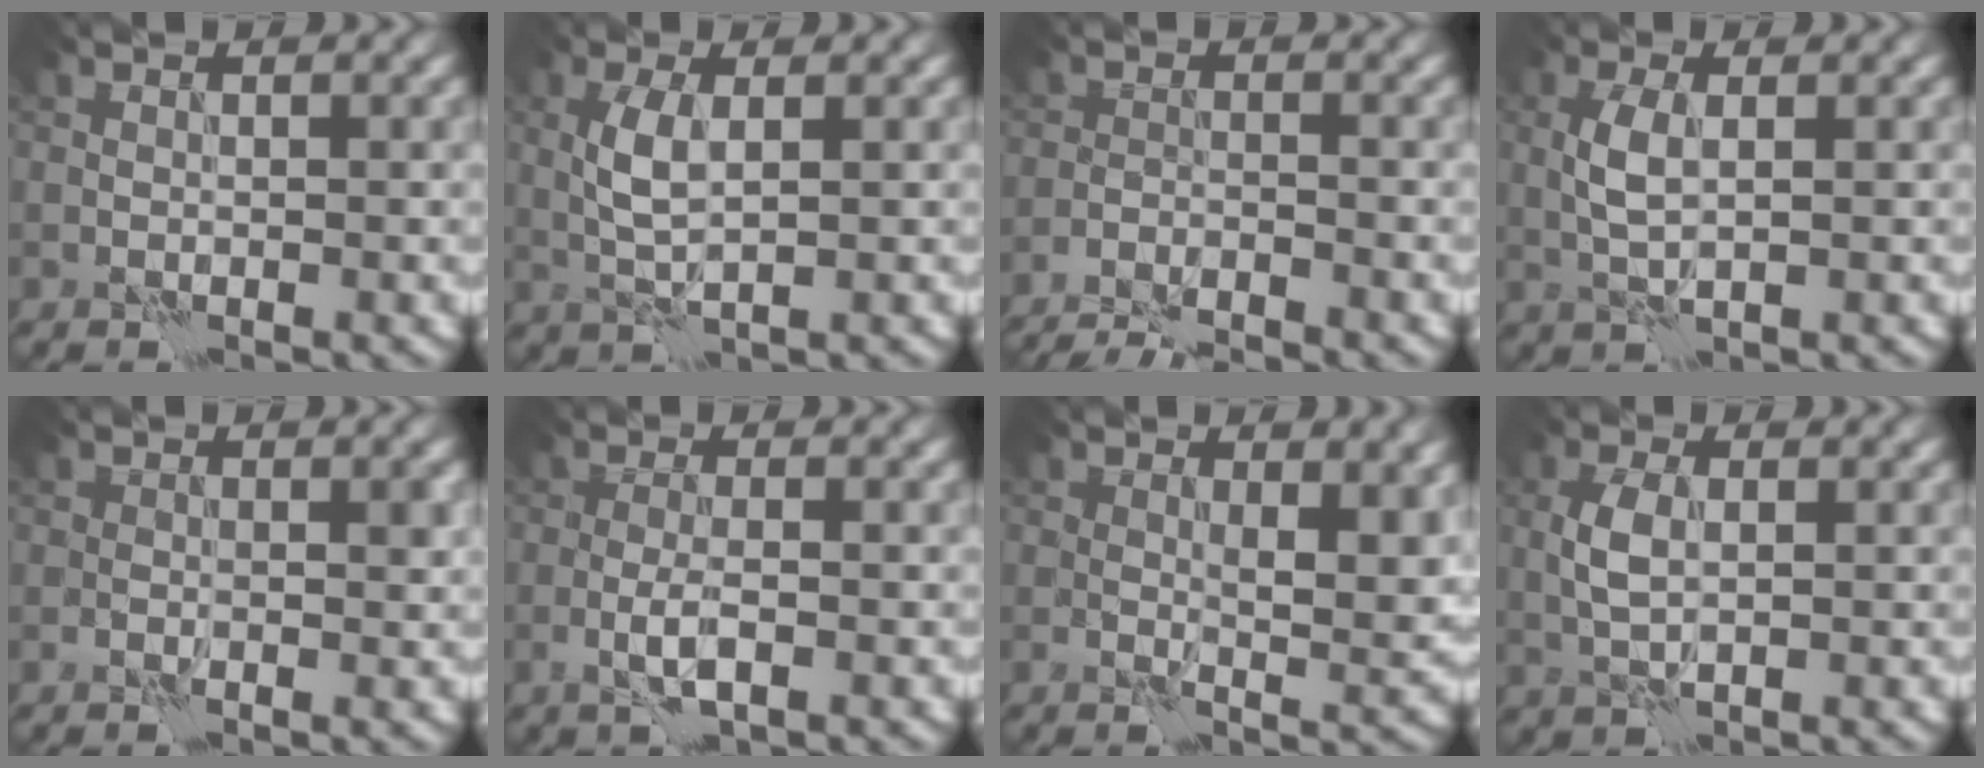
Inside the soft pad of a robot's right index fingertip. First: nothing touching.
{"total": 3.1, "force": [0.3, 1.0, 2.9], "torque": [-0.068, 0.003, 0.007]}
{"total": 6.5, "force": [-6.1, 1.0, 1.9], "torque": [-0.033, -0.008, -0.096]}
{"total": 2.8, "force": [0.2, 1.1, 2.6], "torque": [-0.063, 0.002, 0.005]}
{"total": 1.4, "force": [-0.2, 0.7, 1.2], "torque": [-0.014, -0.002, -0.005]}
{"total": 2.5, "force": [-0.9, 0.6, 2.2], "torque": [-0.046, 0.003, -0.022]}
{"total": 4.2, "force": [0.9, 1.6, 3.8], "torque": [-0.056, -0.006, 0.017]}
{"total": 2.9, "force": [0.2, 1.4, 2.5], "torque": [-0.061, 0.001, 0.004]}